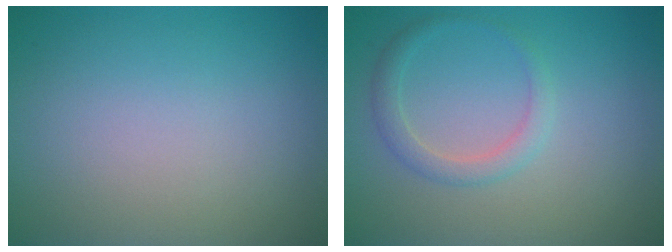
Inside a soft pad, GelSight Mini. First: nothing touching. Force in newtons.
{"total": 1.9, "press": 1.9, "slide": 0.1}